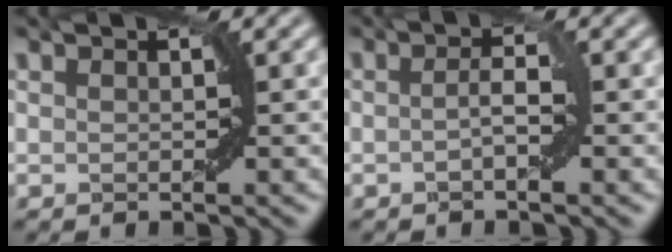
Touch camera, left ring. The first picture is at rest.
{"total": 1.4, "force": [-0.9, -0.1, 1.1], "torque": [-0.026, 0.011, -0.011]}